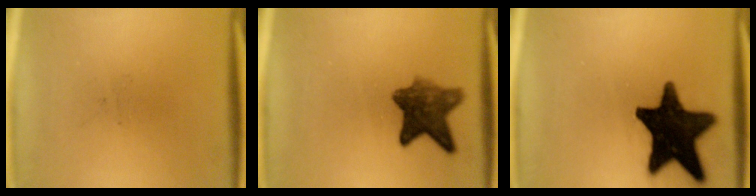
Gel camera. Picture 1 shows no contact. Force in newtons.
{"total": 7.6}
{"total": 18.5}